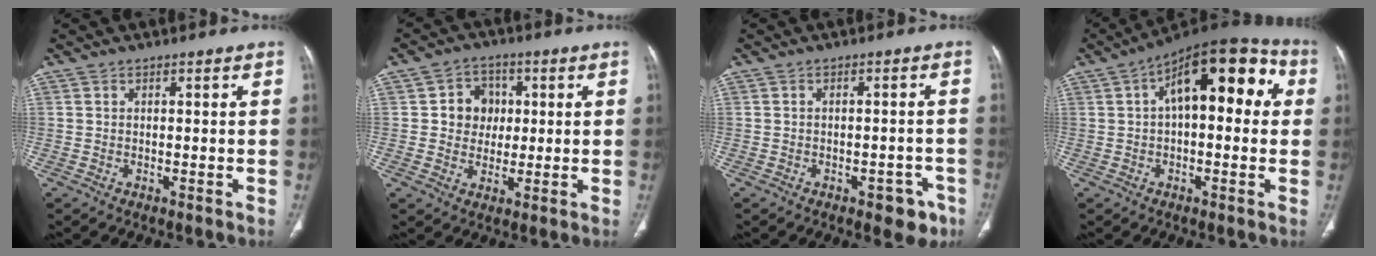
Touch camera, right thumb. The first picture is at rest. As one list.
[{"total": 7.2, "force": [1.0, 6.4, 3.2], "torque": [-0.007, 0.005, 0.013]}, {"total": 5.5, "force": [-3.2, 2.8, 3.4], "torque": [-0.016, 0.017, -0.036]}, {"total": 17.7, "force": [4.0, 8.3, 15.1], "torque": [-0.176, 0.041, 0.050]}]